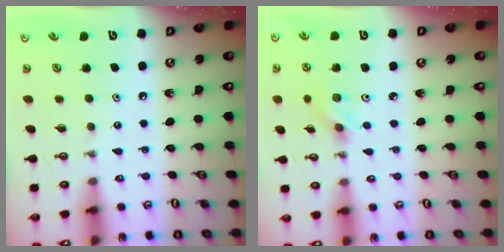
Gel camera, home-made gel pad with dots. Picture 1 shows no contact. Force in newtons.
{"total": 2.6, "press": 2.3, "slide": 1.3}